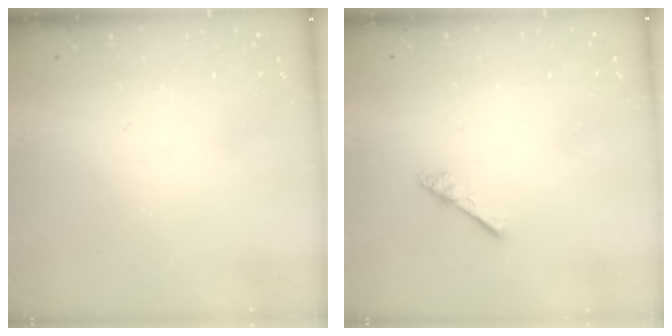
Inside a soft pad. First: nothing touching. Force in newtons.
{"total": 2.5, "press": 2.5, "slide": 0.4}